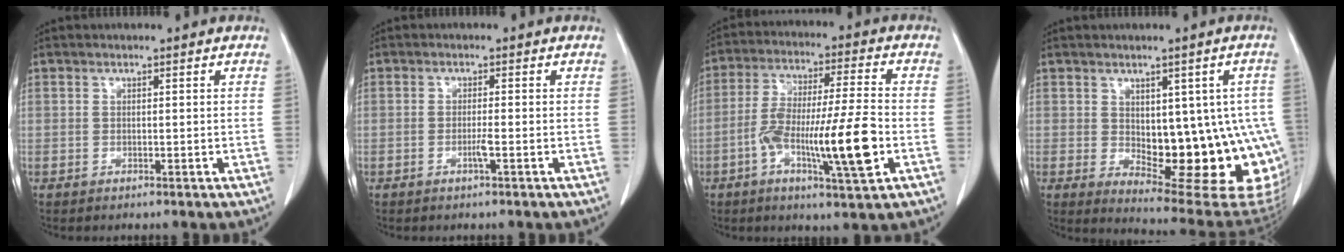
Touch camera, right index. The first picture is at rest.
{"total": 1.4, "force": [-0.5, -0.2, 1.3], "torque": [-0.025, 0.000, -0.009]}
{"total": 14.2, "force": [-4.2, 1.0, 13.6], "torque": [-0.244, -0.001, -0.073]}
{"total": 17.9, "force": [-1.9, 7.7, 16.0], "torque": [-0.140, 0.011, 0.003]}